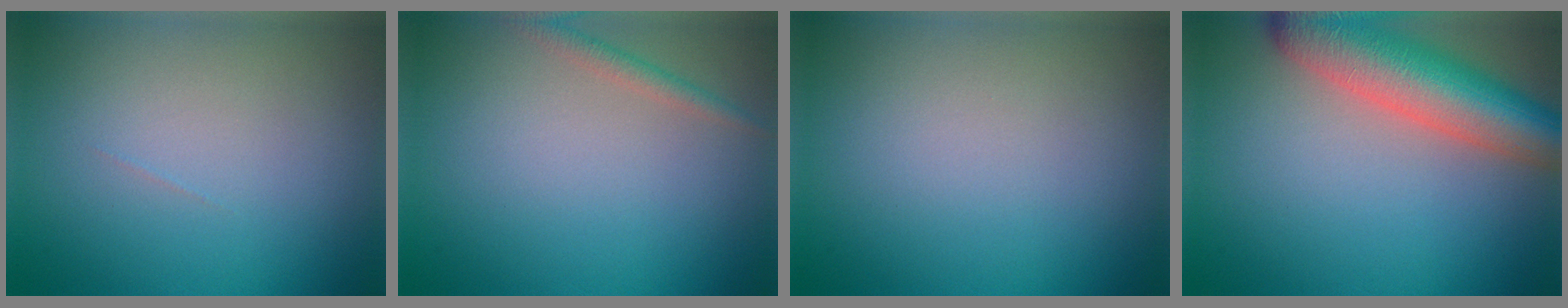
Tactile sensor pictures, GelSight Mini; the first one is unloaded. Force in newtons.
{"total": 1.4, "press": 1.4, "slide": 0.0}
{"total": 0.0}
{"total": 8.7, "press": 8.7, "slide": 0.5}